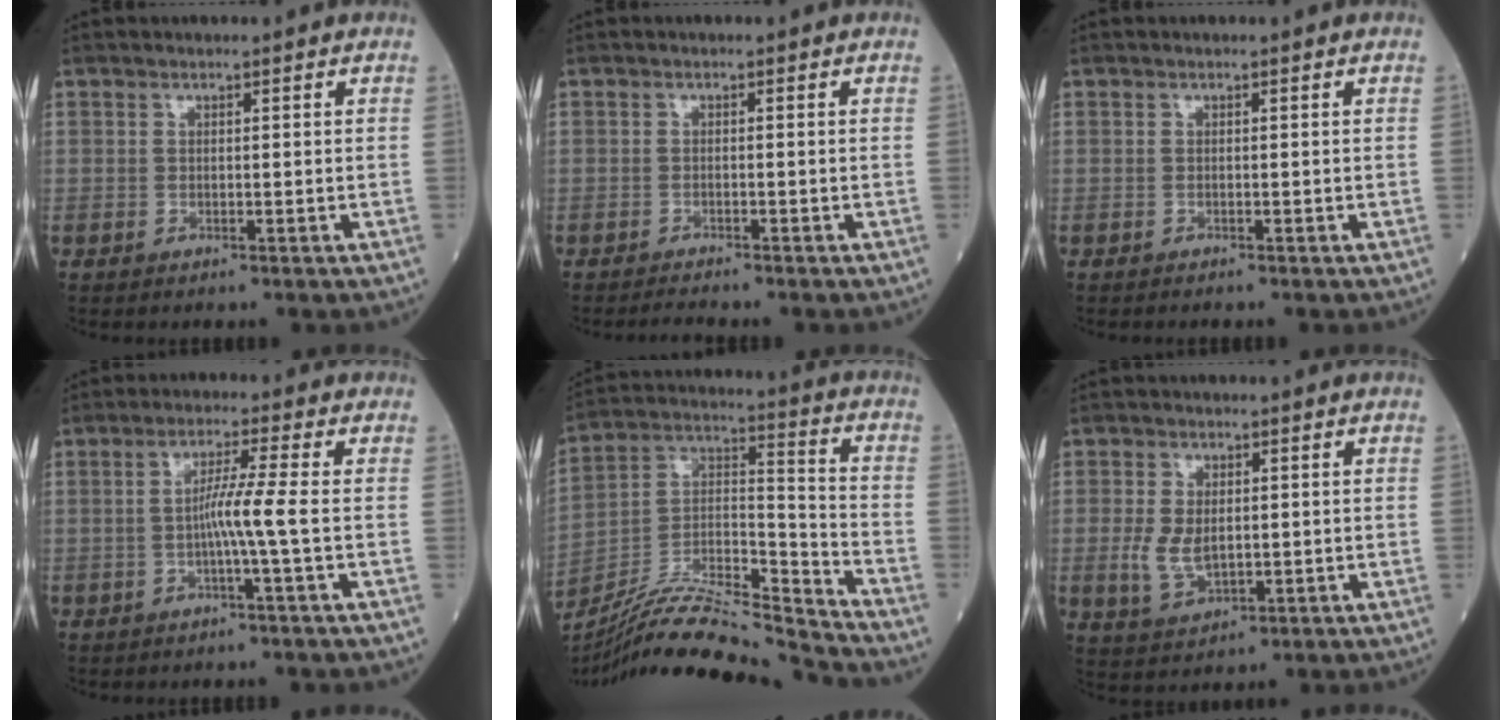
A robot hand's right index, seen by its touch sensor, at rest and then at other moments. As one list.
[{"total": 1.5, "force": [-1.4, -0.4, 0.2], "torque": [-0.008, -0.006, -0.026]}, {"total": 0.0}, {"total": 4.7, "force": [-0.9, -1.3, 4.4], "torque": [-0.081, 0.006, -0.017]}, {"total": 20.4, "force": [-19.2, -0.3, 6.9], "torque": [-0.145, 0.021, -0.334]}, {"total": 5.8, "force": [-0.4, 3.3, 4.8], "torque": [-0.104, -0.004, 0.000]}]